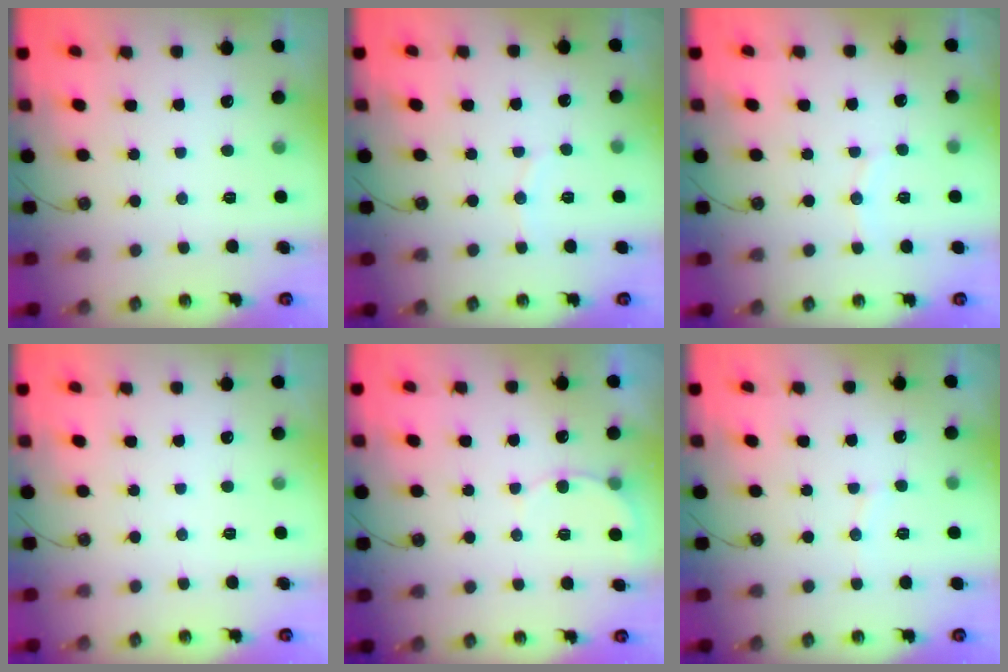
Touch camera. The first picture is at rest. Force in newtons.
{"total": 5.0, "press": 4.7, "slide": 1.7}
{"total": 4.9, "press": 4.8, "slide": 0.9}
{"total": 0.0}
{"total": 5.9, "press": 5.8, "slide": 0.4}
{"total": 3.4, "press": 3.4, "slide": 0.4}